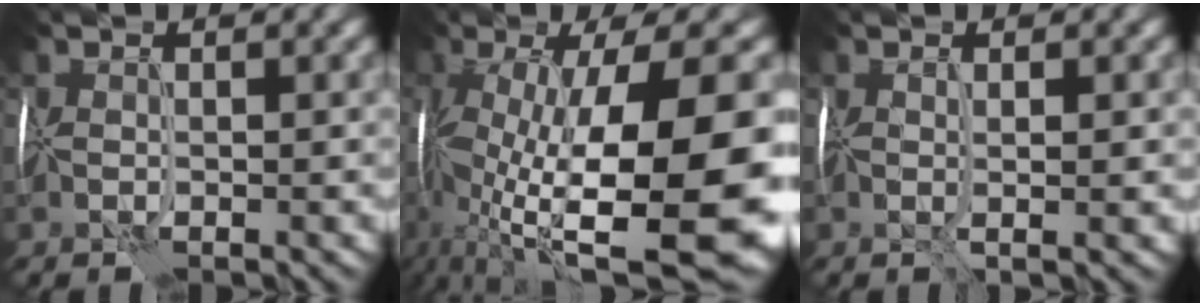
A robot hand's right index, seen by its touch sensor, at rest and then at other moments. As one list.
[{"total": 16.2, "force": [-1.0, 6.0, 15.0], "torque": [-0.275, -0.003, -0.007]}, {"total": 1.1, "force": [0.3, 0.0, 1.1], "torque": [-0.029, -0.002, 0.003]}]